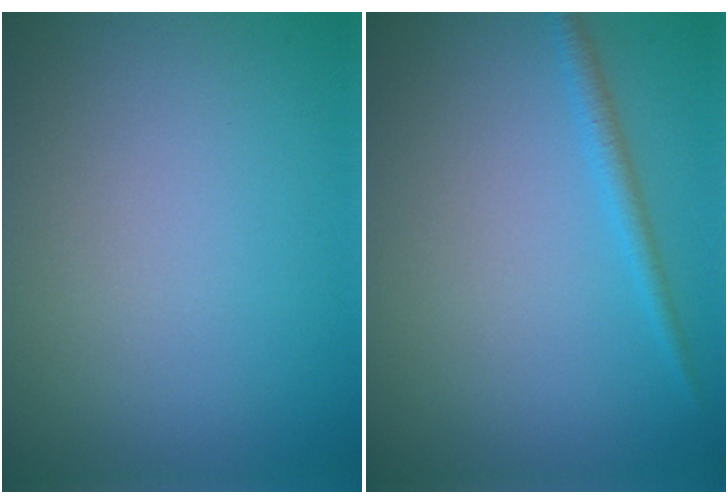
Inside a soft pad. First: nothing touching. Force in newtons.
{"total": 1.5, "press": 1.5, "slide": 0.1}